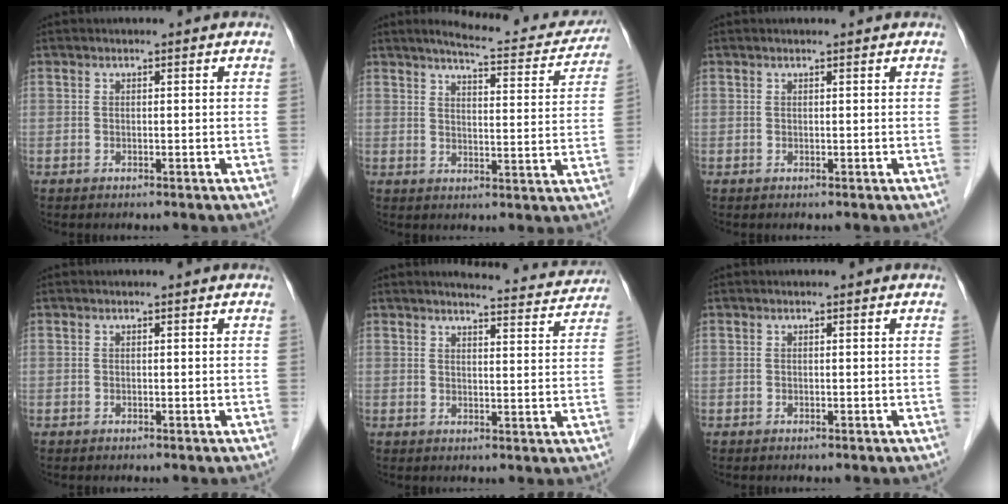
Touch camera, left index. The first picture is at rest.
{"total": 13.7, "force": [12.5, 2.4, 5.2], "torque": [-0.058, -0.013, 0.147]}
{"total": 0.7, "force": [0.7, 0.0, 0.2], "torque": [-0.010, 0.007, 0.012]}
{"total": 0.0}
{"total": 10.2, "force": [10.0, 0.7, 1.9], "torque": [-0.018, -0.014, 0.107]}
{"total": 0.0}